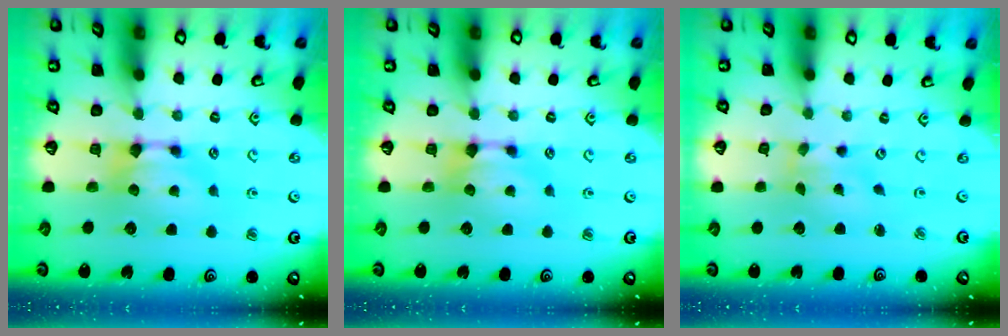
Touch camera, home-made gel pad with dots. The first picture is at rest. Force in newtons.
{"total": 0.0}
{"total": 2.4, "press": 2.2, "slide": 1.0}